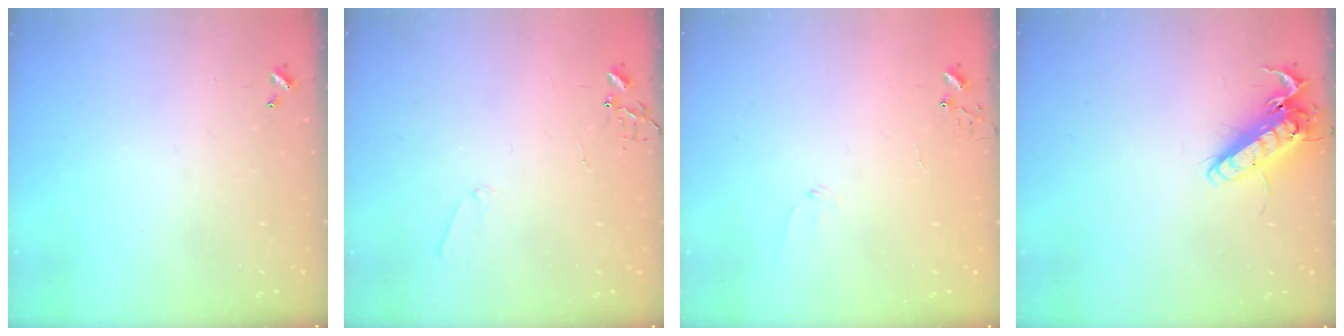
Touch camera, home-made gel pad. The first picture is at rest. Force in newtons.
{"total": 5.9, "press": 5.9, "slide": 0.4}
{"total": 5.5, "press": 5.5, "slide": 0.6}
{"total": 15.0, "press": 14.7, "slide": 2.5}